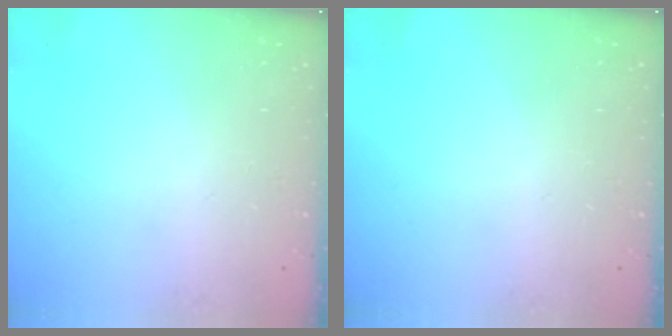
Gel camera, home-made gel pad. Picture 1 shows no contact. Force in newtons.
{"total": 0.0}